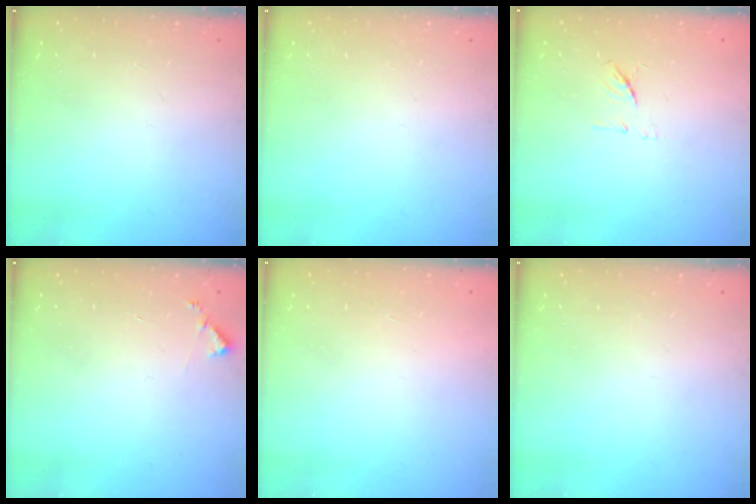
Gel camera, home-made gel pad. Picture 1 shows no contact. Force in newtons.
{"total": 0.0}
{"total": 6.8, "press": 6.6, "slide": 1.2}
{"total": 3.6, "press": 3.6, "slide": 0.3}
{"total": 1.7, "press": 1.7, "slide": 0.1}
{"total": 0.0}